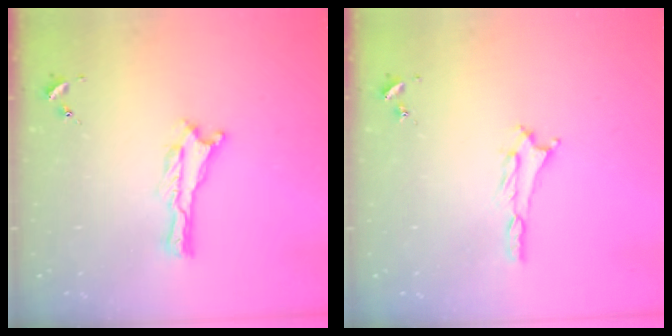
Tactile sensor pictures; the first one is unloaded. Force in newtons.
{"total": 1.3, "press": 1.3, "slide": 0.2}